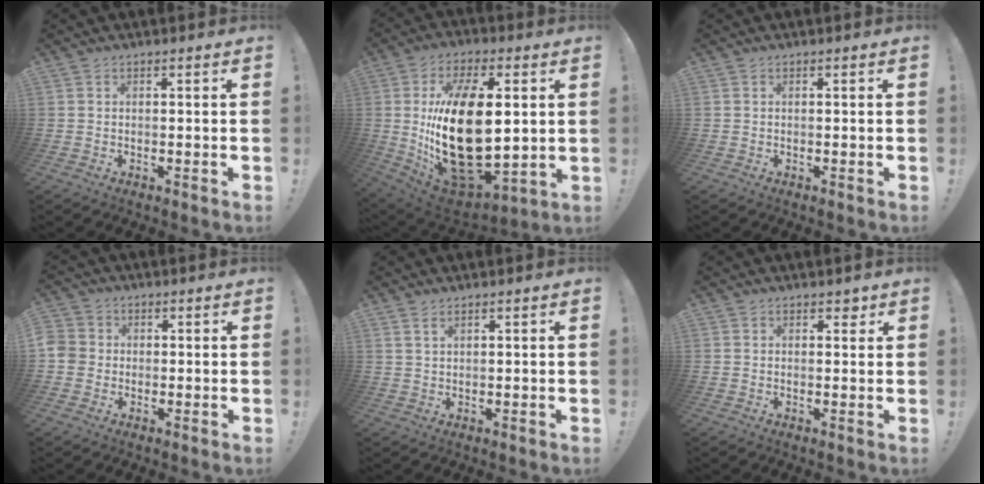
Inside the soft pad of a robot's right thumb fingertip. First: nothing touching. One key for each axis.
{"total": 28.4, "fx": 2.3, "fy": 15.0, "fz": 24.0, "tx": -0.473, "ty": -0.033, "tz": 0.050}
{"total": 0.0}
{"total": 4.6, "fx": -0.7, "fy": 4.3, "fz": 1.4, "tx": -0.039, "ty": 0.008, "tz": -0.014}
{"total": 2.0, "fx": 1.3, "fy": 0.7, "fz": 1.3, "tx": -0.019, "ty": -0.004, "tz": 0.023}
{"total": 1.9, "fx": 1.1, "fy": 1.2, "fz": 0.9, "tx": 0.002, "ty": -0.006, "tz": 0.015}